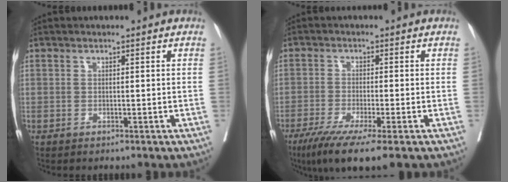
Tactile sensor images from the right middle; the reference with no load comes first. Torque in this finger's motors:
{"motor_torque": [1.27, -0.87, 0.51, 0.11]}